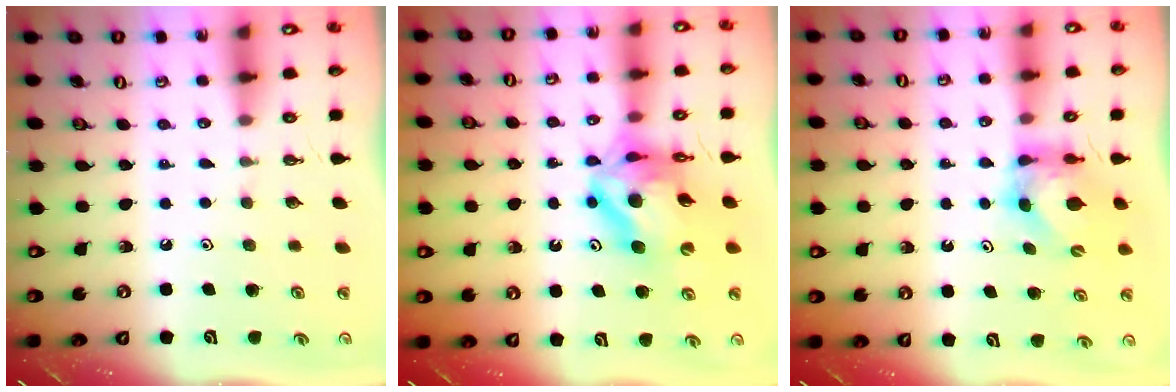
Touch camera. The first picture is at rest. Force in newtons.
{"total": 14.5, "press": 14.4, "slide": 1.6}
{"total": 6.0, "press": 6.0, "slide": 0.6}